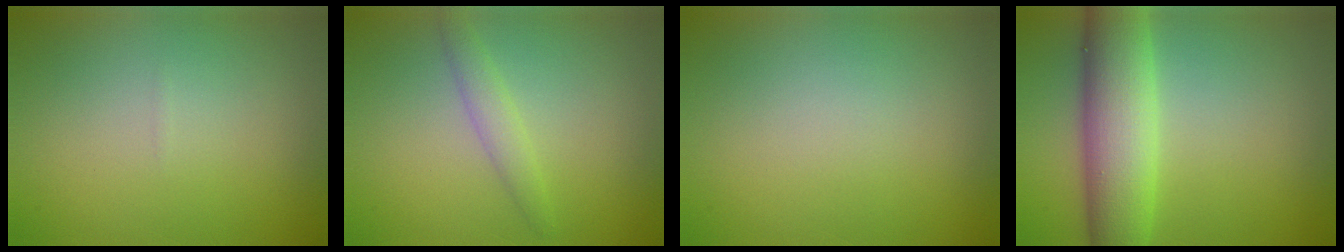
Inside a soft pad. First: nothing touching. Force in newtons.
{"total": 1.7, "press": 1.7, "slide": 0.1}
{"total": 0.0}
{"total": 7.3, "press": 7.3, "slide": 0.4}